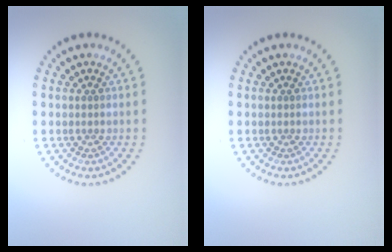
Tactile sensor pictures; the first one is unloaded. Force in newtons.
{"total": 0.0}